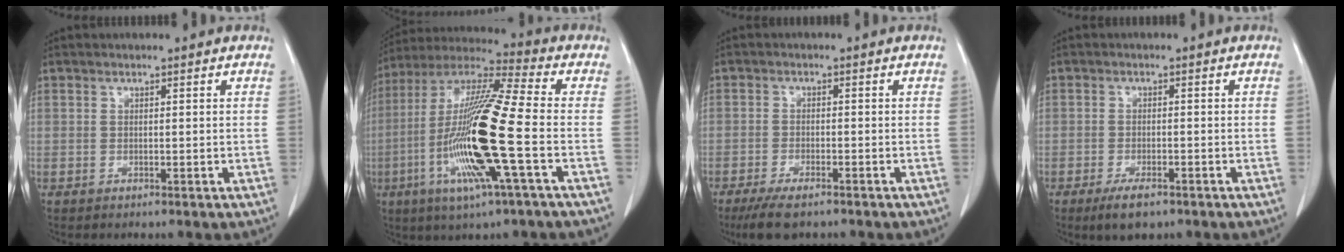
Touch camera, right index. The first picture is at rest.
{"total": 19.3, "force": [-4.8, 0.3, 18.7], "torque": [-0.389, -0.016, -0.100]}
{"total": 5.9, "force": [-4.4, 1.5, 3.6], "torque": [-0.065, -0.011, -0.073]}
{"total": 4.1, "force": [-2.8, 1.5, 2.7], "torque": [-0.051, -0.004, -0.041]}